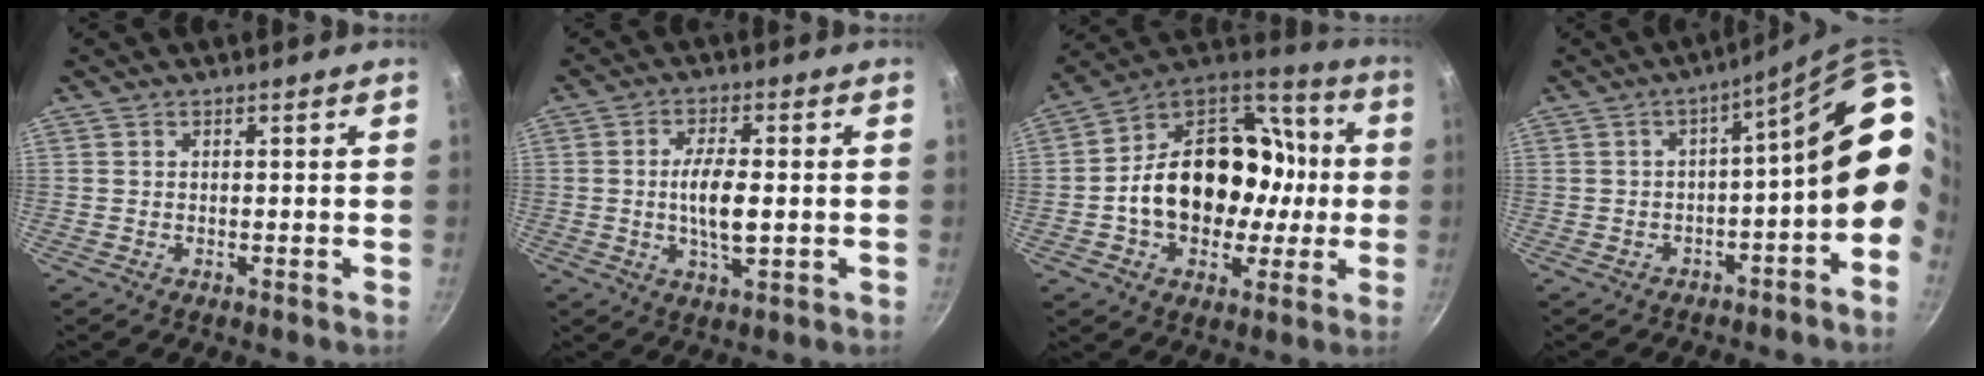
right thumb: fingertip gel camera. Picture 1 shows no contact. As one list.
[{"total": 7.6, "force": [-0.4, 2.9, 7.0], "torque": [-0.129, 0.005, -0.009]}, {"total": 24.1, "force": [-1.4, 18.2, 15.7], "torque": [-0.233, 0.057, -0.024]}, {"total": 14.1, "force": [0.0, 6.1, 12.7], "torque": [-0.112, 0.048, 0.007]}]